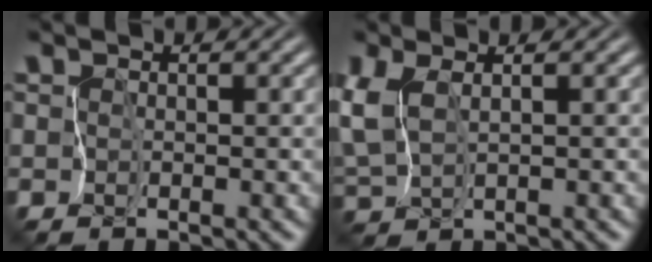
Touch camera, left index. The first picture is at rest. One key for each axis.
{"total": 3.1, "fx": 1.0, "fy": 1.7, "fz": 2.3, "tx": -0.071, "ty": -0.004, "tz": 0.028}